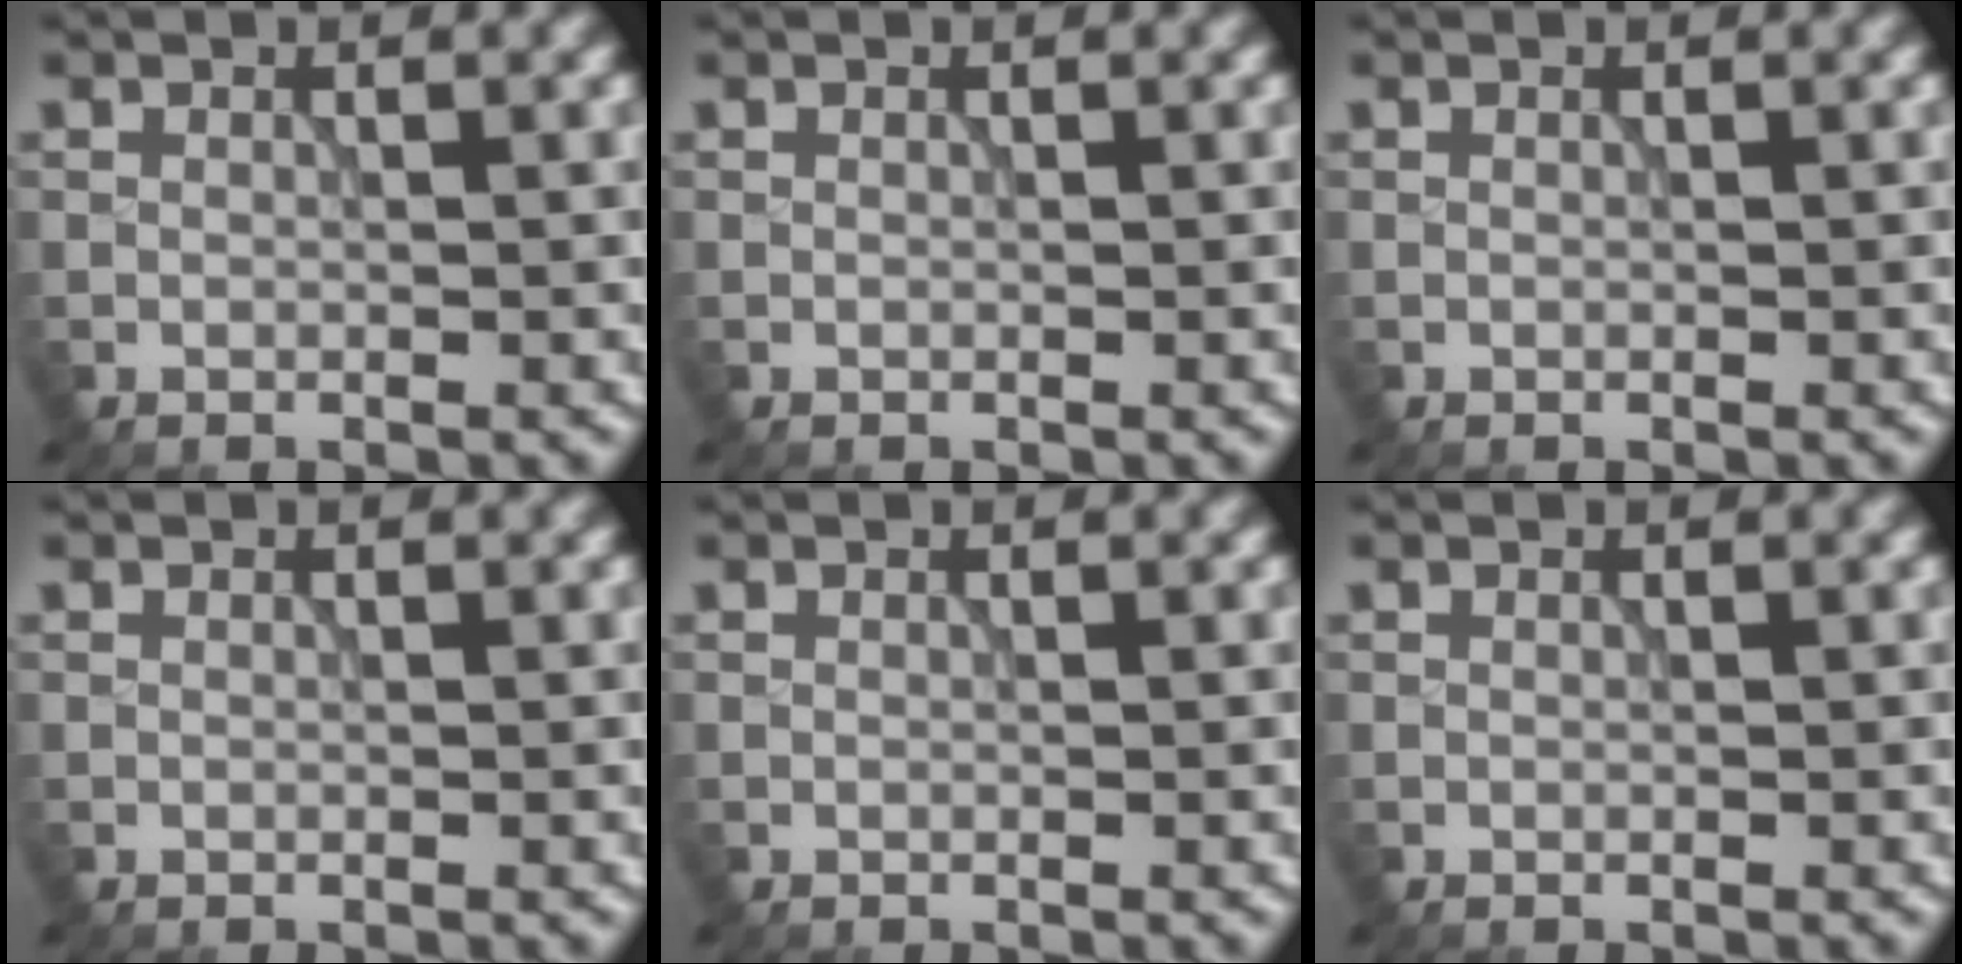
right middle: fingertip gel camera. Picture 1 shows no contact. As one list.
[{"total": 0.0}, {"total": 0.0}, {"total": 0.0}, {"total": 0.0}, {"total": 0.0}]